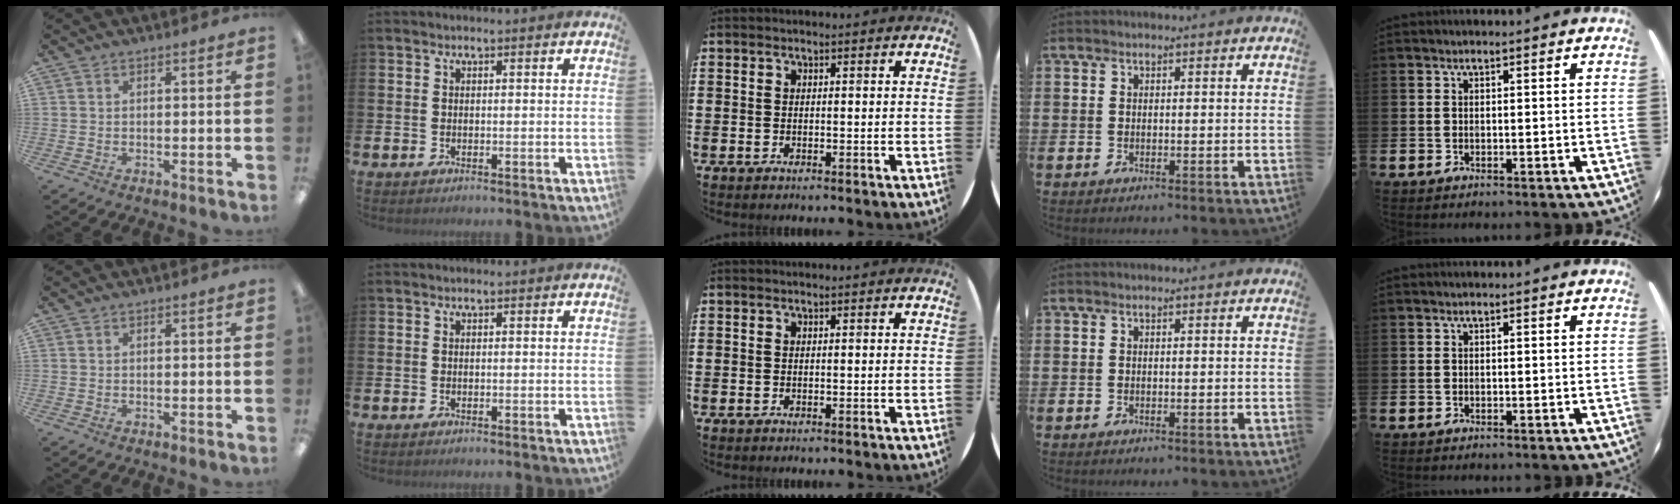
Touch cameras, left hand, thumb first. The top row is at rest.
{}